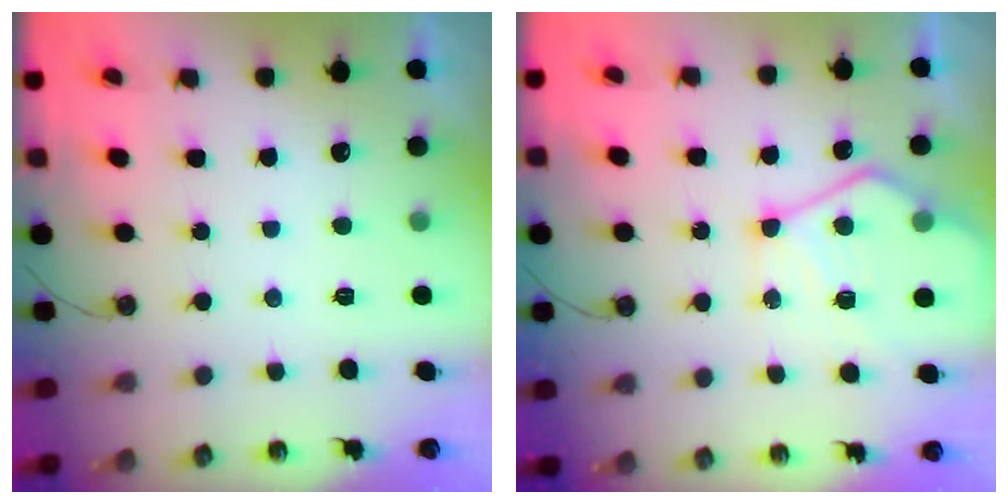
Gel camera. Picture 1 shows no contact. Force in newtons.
{"total": 13.6, "press": 13.6, "slide": 1.2}